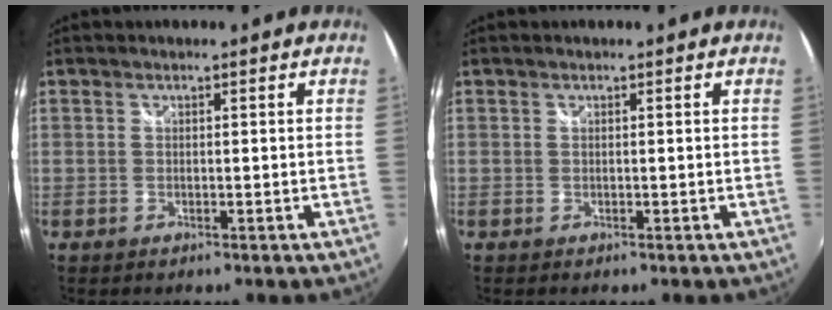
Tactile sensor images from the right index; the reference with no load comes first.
{"total": 0.0}